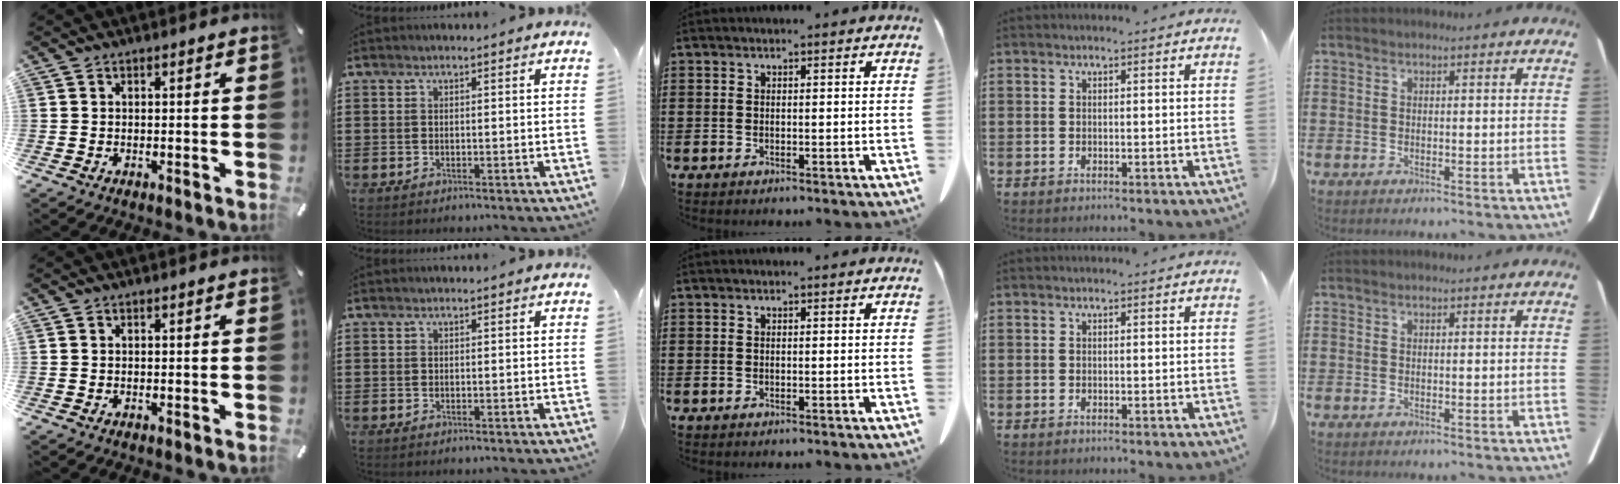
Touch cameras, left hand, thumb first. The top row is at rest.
{}